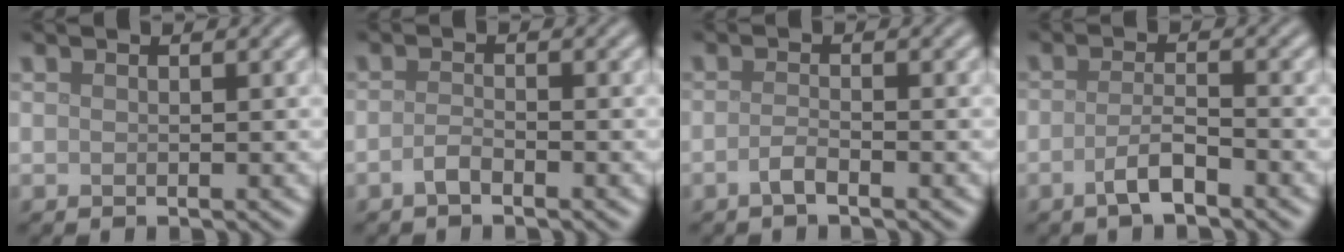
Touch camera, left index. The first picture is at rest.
{"total": 1.3, "force": [-0.9, 0.4, 0.9], "torque": [-0.021, 0.003, -0.020]}
{"total": 1.4, "force": [-0.9, 0.4, 1.1], "torque": [-0.022, 0.003, -0.020]}
{"total": 2.6, "force": [-1.5, 0.7, 2.0], "torque": [-0.040, 0.005, -0.033]}